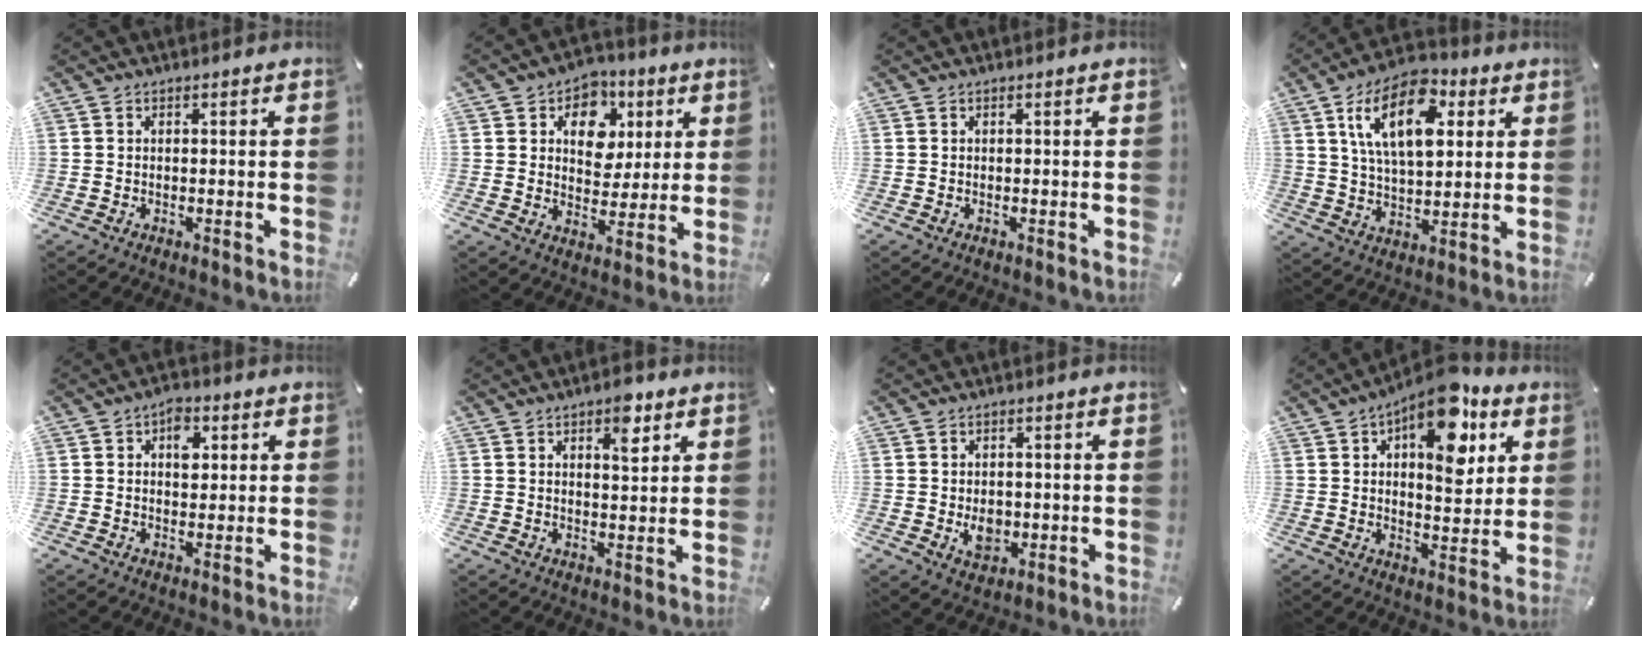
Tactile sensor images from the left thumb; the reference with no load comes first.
{"total": 10.0, "force": [3.4, 8.3, 4.4], "torque": [-0.057, -0.014, 0.058]}
{"total": 0.0}
{"total": 16.8, "force": [6.7, 9.4, 12.2], "torque": [-0.218, -0.004, 0.114]}
{"total": 5.0, "force": [1.5, 3.4, 3.3], "torque": [-0.030, -0.007, 0.017]}
{"total": 6.3, "force": [3.8, 2.8, 4.2], "torque": [-0.042, -0.019, 0.058]}
{"total": 5.4, "force": [-0.6, 4.4, 3.1], "torque": [-0.036, -0.005, -0.011]}
{"total": 15.6, "force": [8.1, 7.6, 10.9], "torque": [-0.144, -0.037, 0.132]}